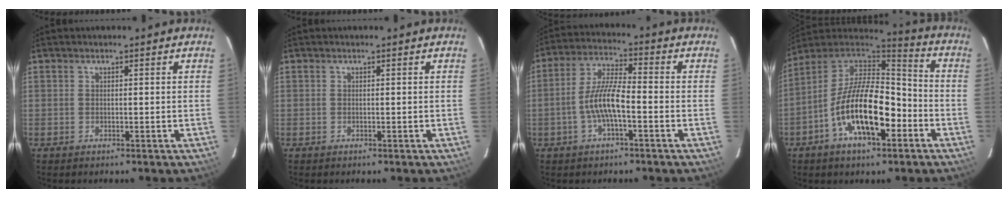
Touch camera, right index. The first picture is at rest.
{"total": 0.0}
{"total": 8.2, "force": [-2.7, 1.7, 7.5], "torque": [-0.158, 0.009, -0.052]}
{"total": 18.0, "force": [-6.6, 7.8, 14.8], "torque": [-0.274, 0.000, -0.120]}